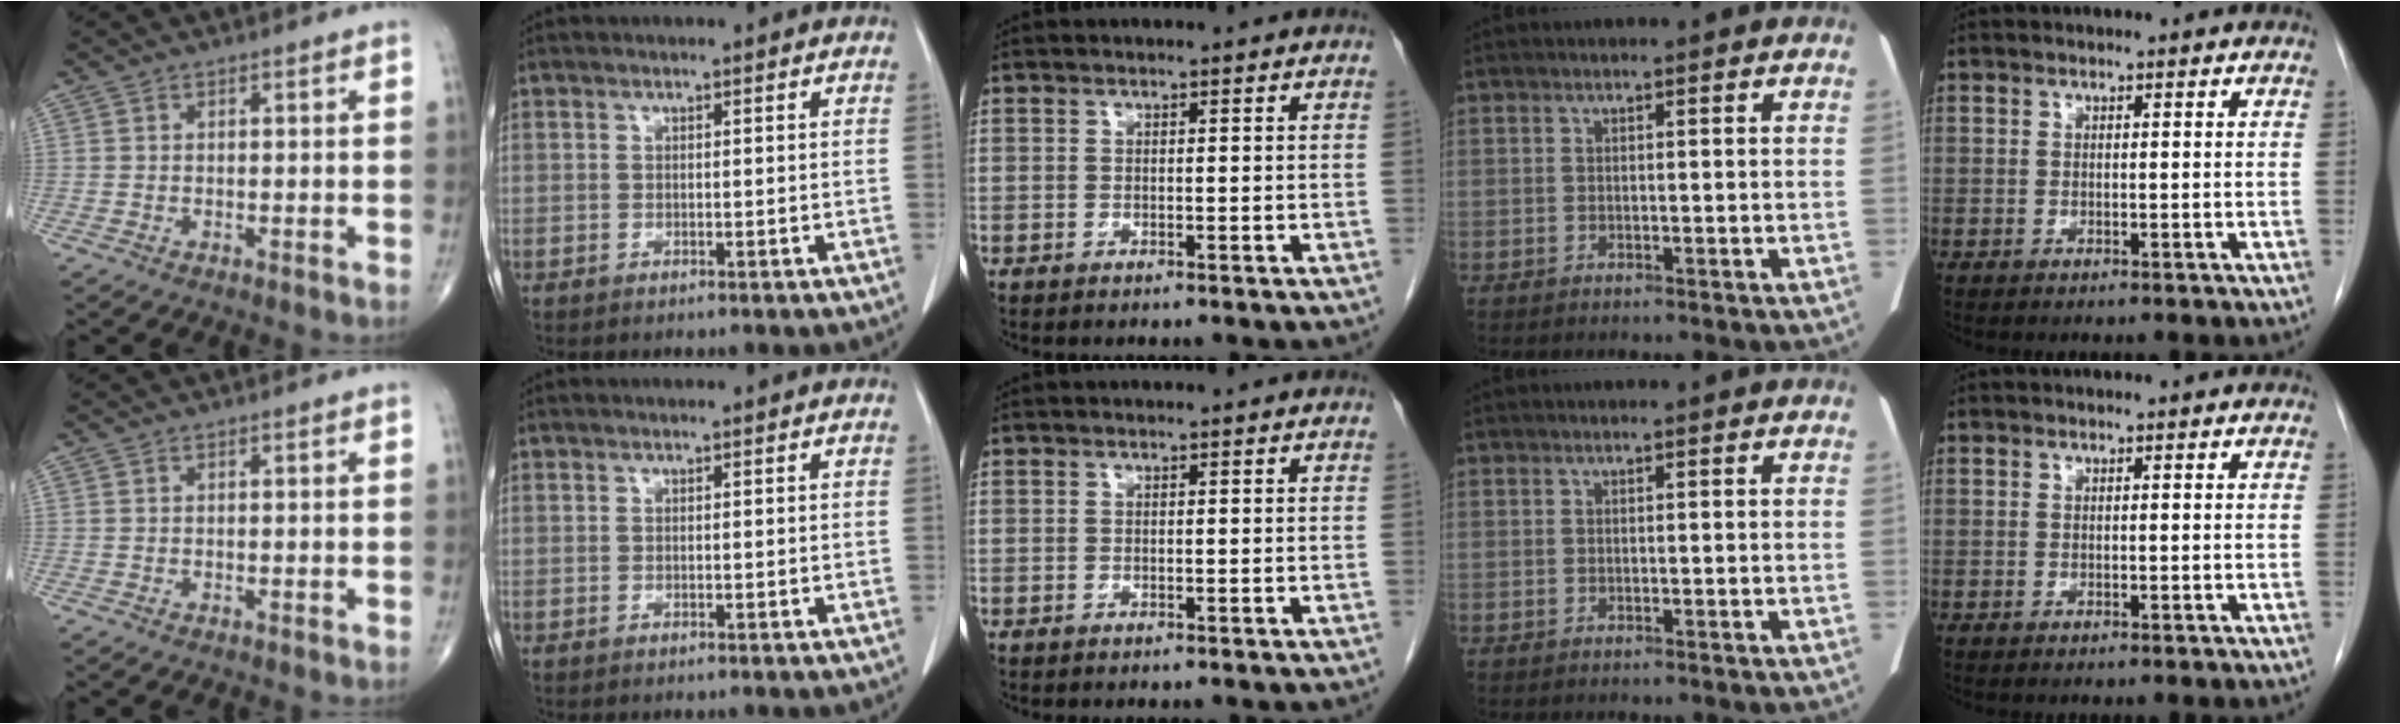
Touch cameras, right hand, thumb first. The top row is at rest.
{}